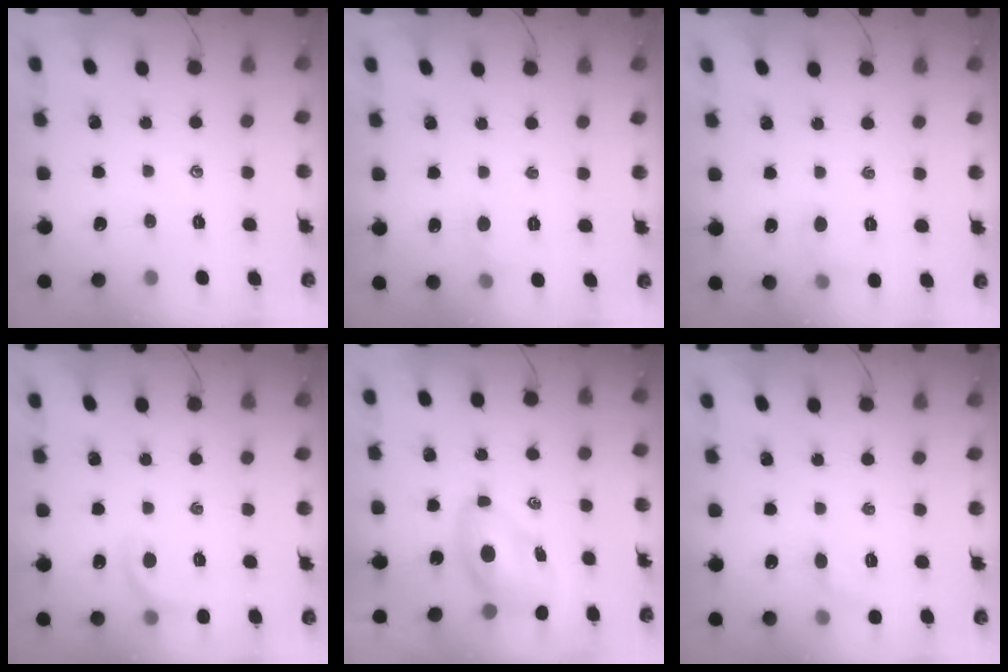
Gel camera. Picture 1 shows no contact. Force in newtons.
{"total": 4.1, "press": 3.8, "slide": 1.4}
{"total": 6.0, "press": 5.8, "slide": 1.6}
{"total": 7.9, "press": 7.8, "slide": 1.7}
{"total": 7.9, "press": 7.7, "slide": 1.7}
{"total": 6.1, "press": 5.8, "slide": 1.9}